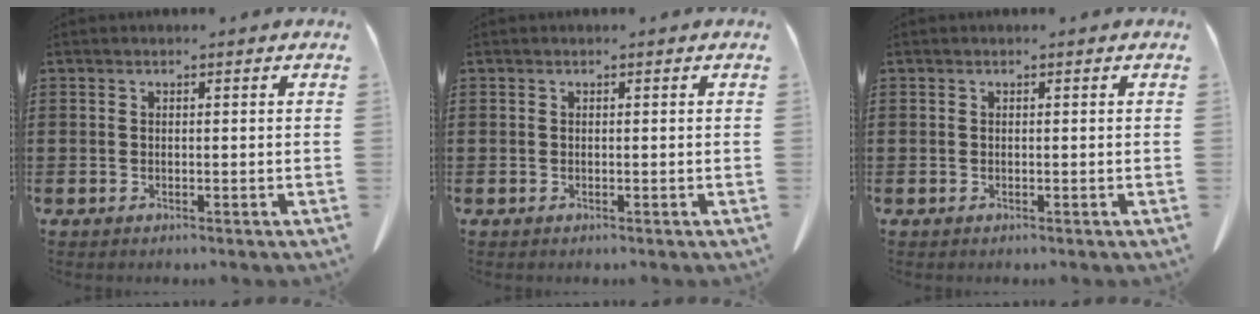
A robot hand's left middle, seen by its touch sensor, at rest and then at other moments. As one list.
[{"total": 0.0}, {"total": 0.0}]